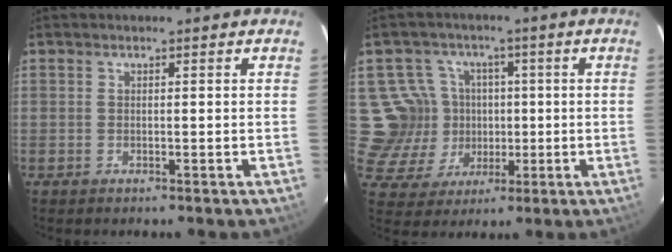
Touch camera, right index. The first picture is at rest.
{"total": 10.9, "force": [0.0, 10.6, 2.4], "torque": [-0.071, 0.010, 0.007]}